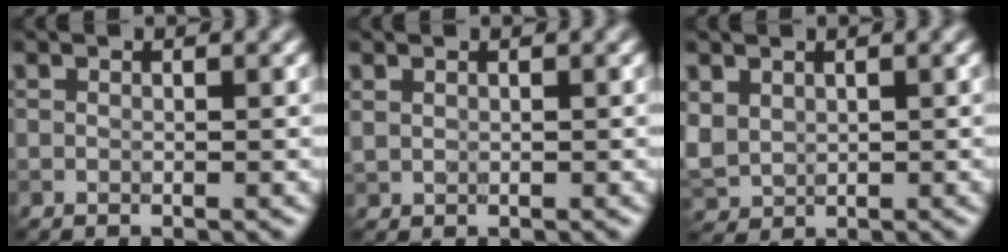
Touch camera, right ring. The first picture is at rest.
{"total": 0.7, "force": [0.4, 0.4, 0.3], "torque": [-0.011, -0.001, 0.014]}
{"total": 2.8, "force": [1.0, 2.3, 1.4], "torque": [-0.042, -0.001, 0.024]}